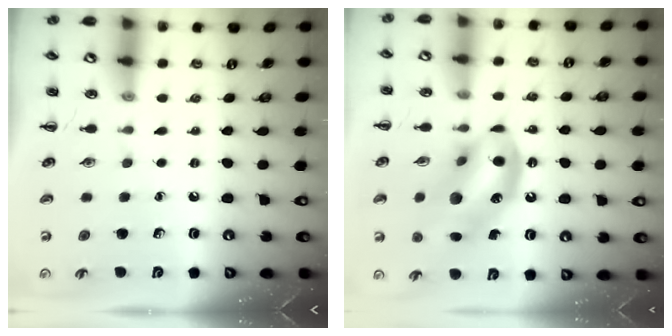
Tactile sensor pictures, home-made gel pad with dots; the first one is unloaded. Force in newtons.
{"total": 16.4, "press": 16.1, "slide": 3.2}